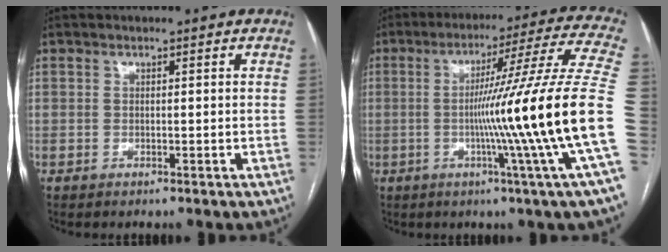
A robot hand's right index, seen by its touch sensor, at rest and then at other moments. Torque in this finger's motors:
{"motor_torque": [2.14, 0.00, 1.05, 0.21]}